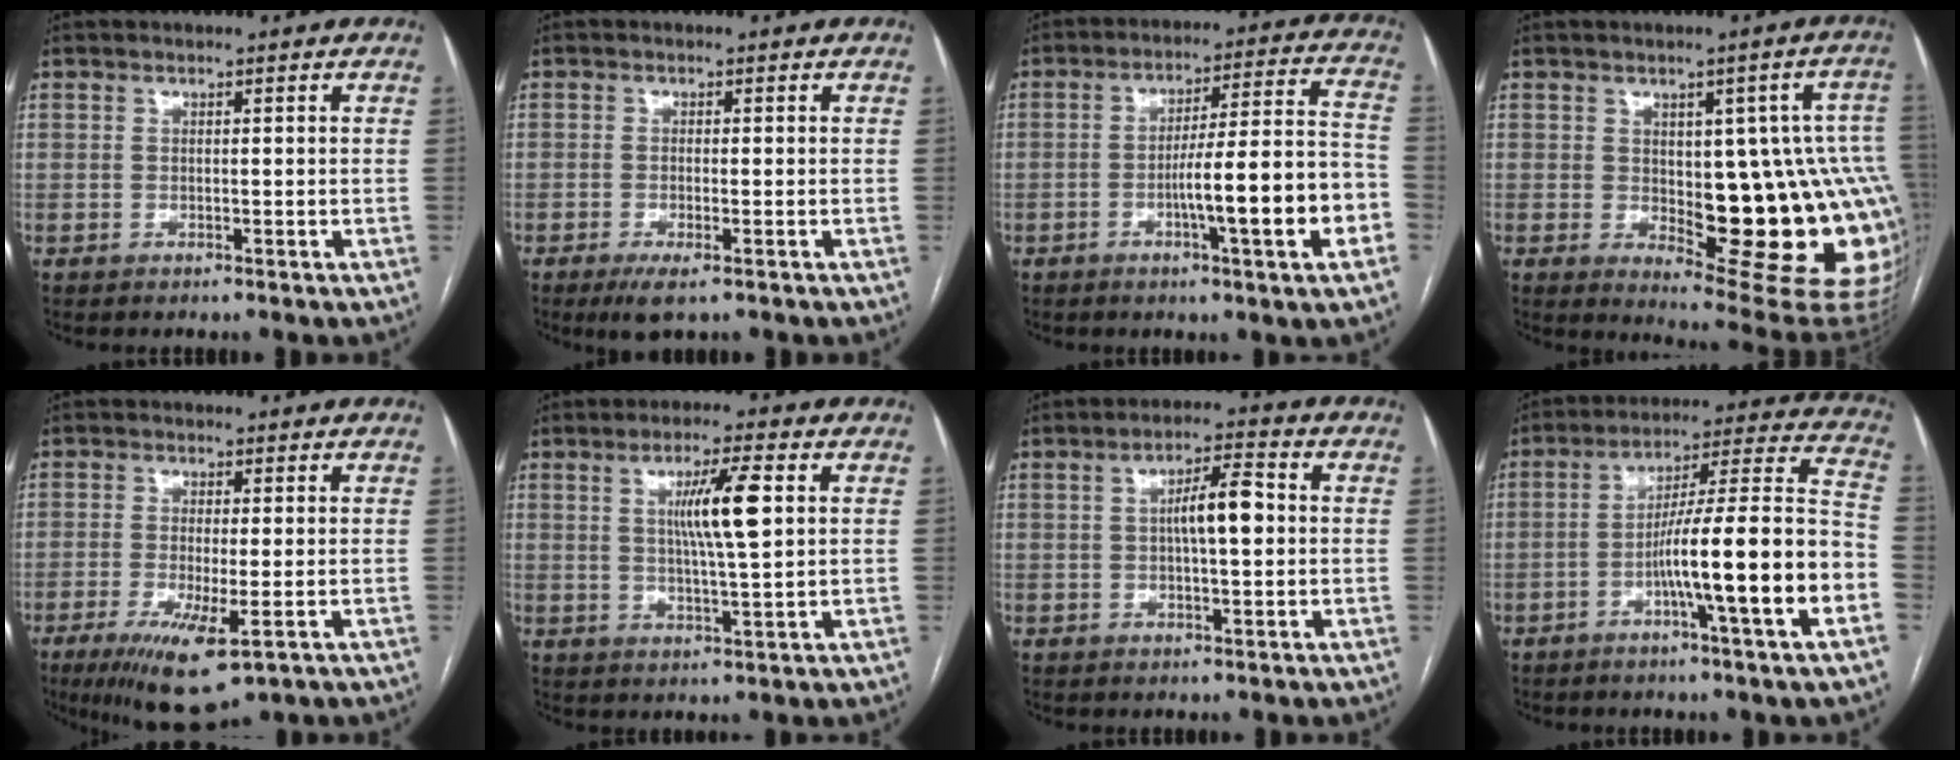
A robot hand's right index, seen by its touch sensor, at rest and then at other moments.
{"total": 3.5, "force": [-2.1, 0.7, 2.7], "torque": [-0.048, -0.009, -0.033]}
{"total": 14.4, "force": [-4.6, 0.4, 13.7], "torque": [-0.206, 0.012, -0.067]}
{"total": 19.6, "force": [-1.5, 6.6, 18.4], "torque": [-0.143, 0.016, 0.005]}
{"total": 9.2, "force": [-4.1, 2.0, 8.0], "torque": [-0.139, -0.027, -0.063]}
{"total": 8.1, "force": [2.0, 0.3, 7.9], "torque": [-0.139, -0.002, 0.033]}
{"total": 6.5, "force": [0.5, 1.4, 6.4], "torque": [-0.110, 0.013, 0.005]}
{"total": 17.8, "force": [-5.8, -0.5, 16.9], "torque": [-0.248, 0.012, -0.093]}